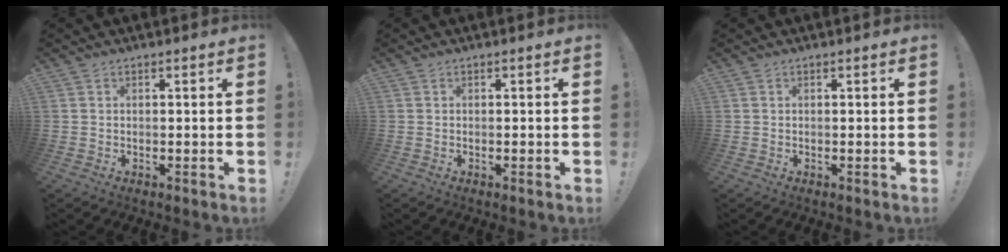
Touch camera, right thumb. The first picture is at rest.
{"total": 0.0}
{"total": 0.0}